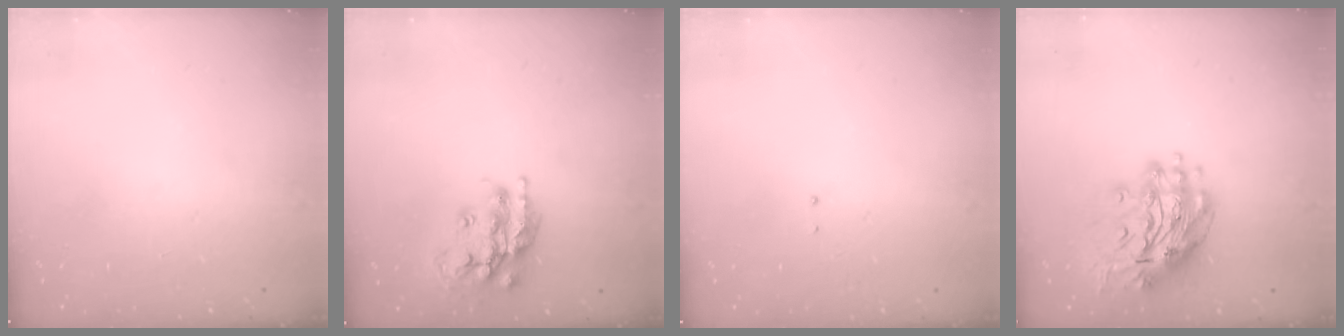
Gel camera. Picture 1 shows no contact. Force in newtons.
{"total": 16.2, "press": 16.1, "slide": 1.2}
{"total": 1.3, "press": 1.2, "slide": 0.6}
{"total": 14.3, "press": 14.2, "slide": 1.9}